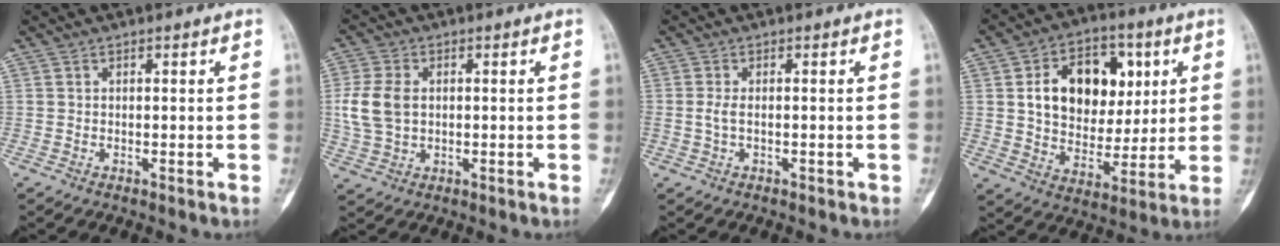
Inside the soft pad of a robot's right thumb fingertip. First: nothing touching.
{"total": 8.0, "force": [0.5, 5.5, 5.8], "torque": [-0.120, 0.005, 0.012]}
{"total": 2.1, "force": [-0.2, 1.2, 1.7], "torque": [-0.039, 0.000, -0.010]}
{"total": 18.2, "force": [4.6, 12.9, 12.1], "torque": [-0.147, 0.002, 0.079]}